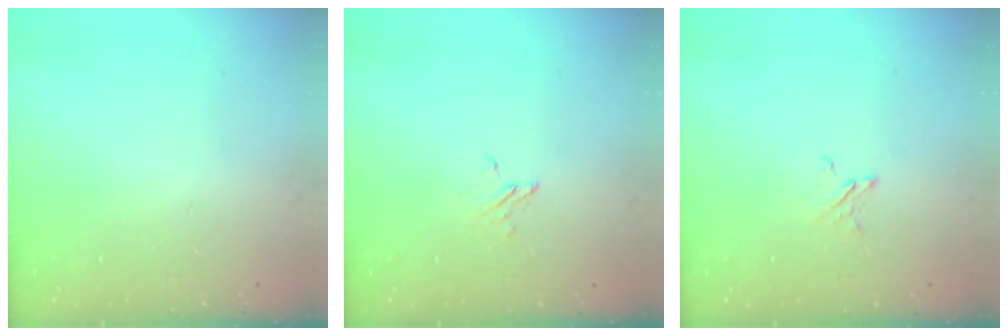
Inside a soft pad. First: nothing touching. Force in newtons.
{"total": 2.4, "press": 2.4, "slide": 0.2}
{"total": 2.7, "press": 2.7, "slide": 0.3}